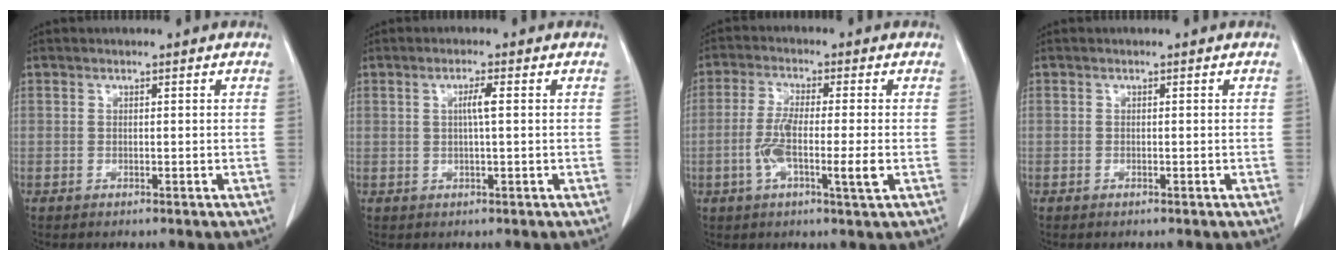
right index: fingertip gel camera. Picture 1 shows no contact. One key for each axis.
{"total": 2.2, "fx": 0.3, "fy": -0.1, "fz": 2.2, "tx": -0.041, "ty": 0.003, "tz": 0.003}
{"total": 7.5, "fx": -1.8, "fy": 0.4, "fz": 7.3, "tx": -0.137, "ty": -0.006, "tz": -0.036}
{"total": 0.5, "fx": -0.4, "fy": 0.1, "fz": 0.3, "tx": -0.012, "ty": -0.002, "tz": -0.007}